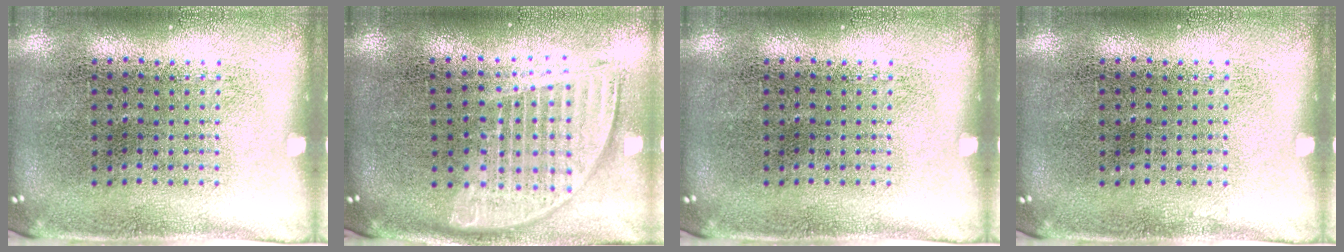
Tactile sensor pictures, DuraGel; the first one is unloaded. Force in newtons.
{"total": 1.8, "press": 1.5, "slide": 1.0}
{"total": 0.0}
{"total": 0.0}